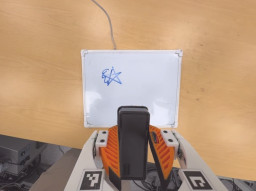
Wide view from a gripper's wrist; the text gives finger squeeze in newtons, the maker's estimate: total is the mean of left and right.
{"total": 5.8, "left": 4.2, "right": 7.5}